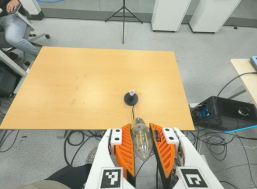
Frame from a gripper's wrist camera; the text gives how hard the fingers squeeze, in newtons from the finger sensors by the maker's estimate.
{"total": 18.2, "left": 19.0, "right": 17.3}